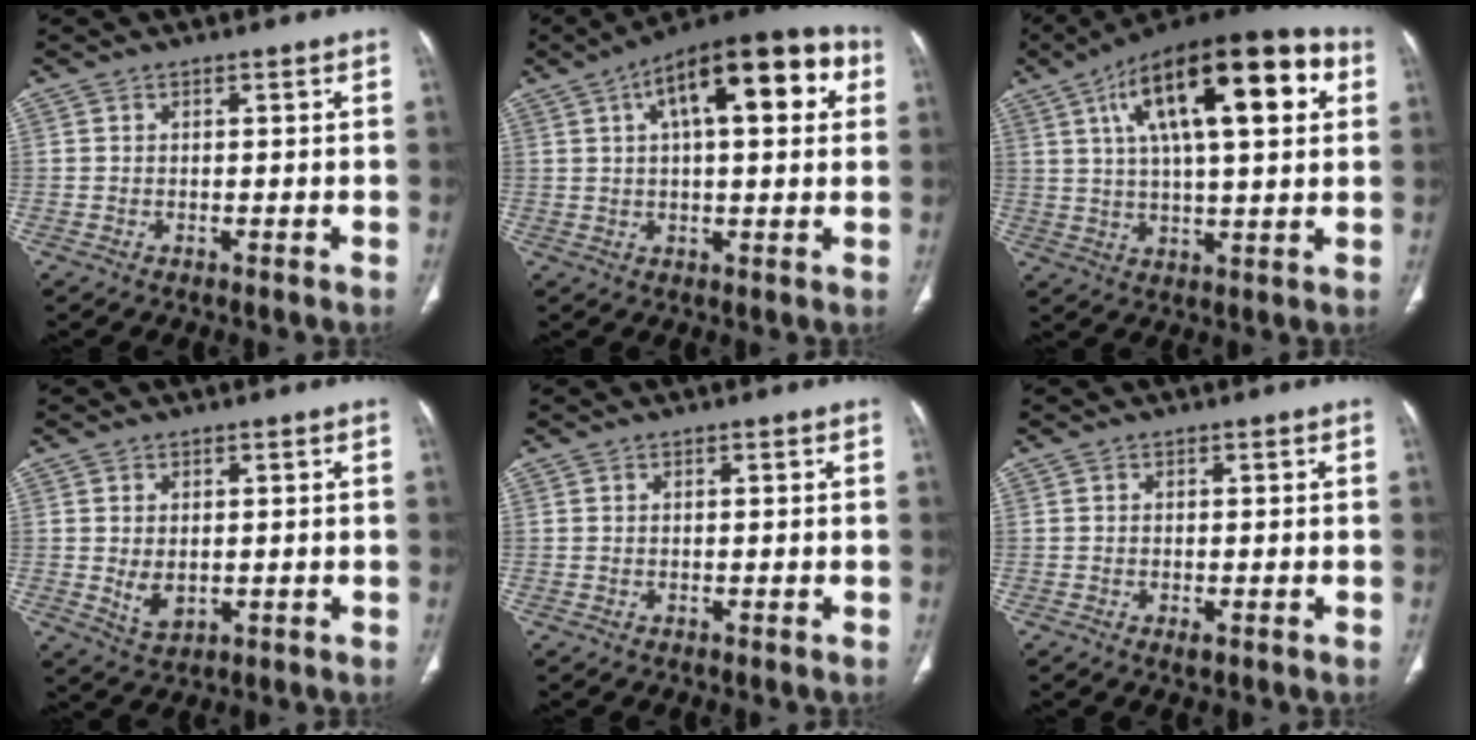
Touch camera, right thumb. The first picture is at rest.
{"total": 19.0, "force": [6.2, 7.6, 16.3], "torque": [-0.213, 0.029, 0.085]}
{"total": 24.0, "force": [8.2, 8.6, 20.8], "torque": [-0.315, 0.016, 0.122]}
{"total": 4.3, "force": [0.0, 2.9, 3.2], "torque": [-0.052, -0.011, 0.011]}
{"total": 0.0}
{"total": 1.2, "force": [-0.5, 0.6, 1.0], "torque": [-0.020, -0.003, -0.006]}